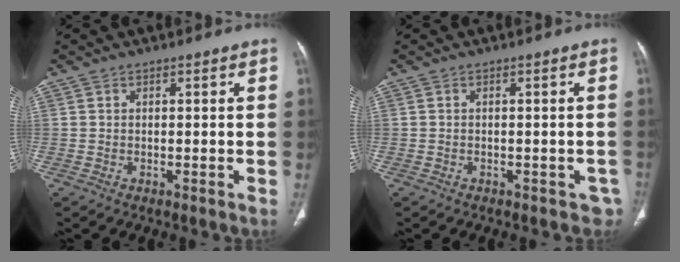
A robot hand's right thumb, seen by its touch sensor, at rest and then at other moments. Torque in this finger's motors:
{"motor_torque": [0.96, 0.33, -0.19, -0.05, 0.01]}